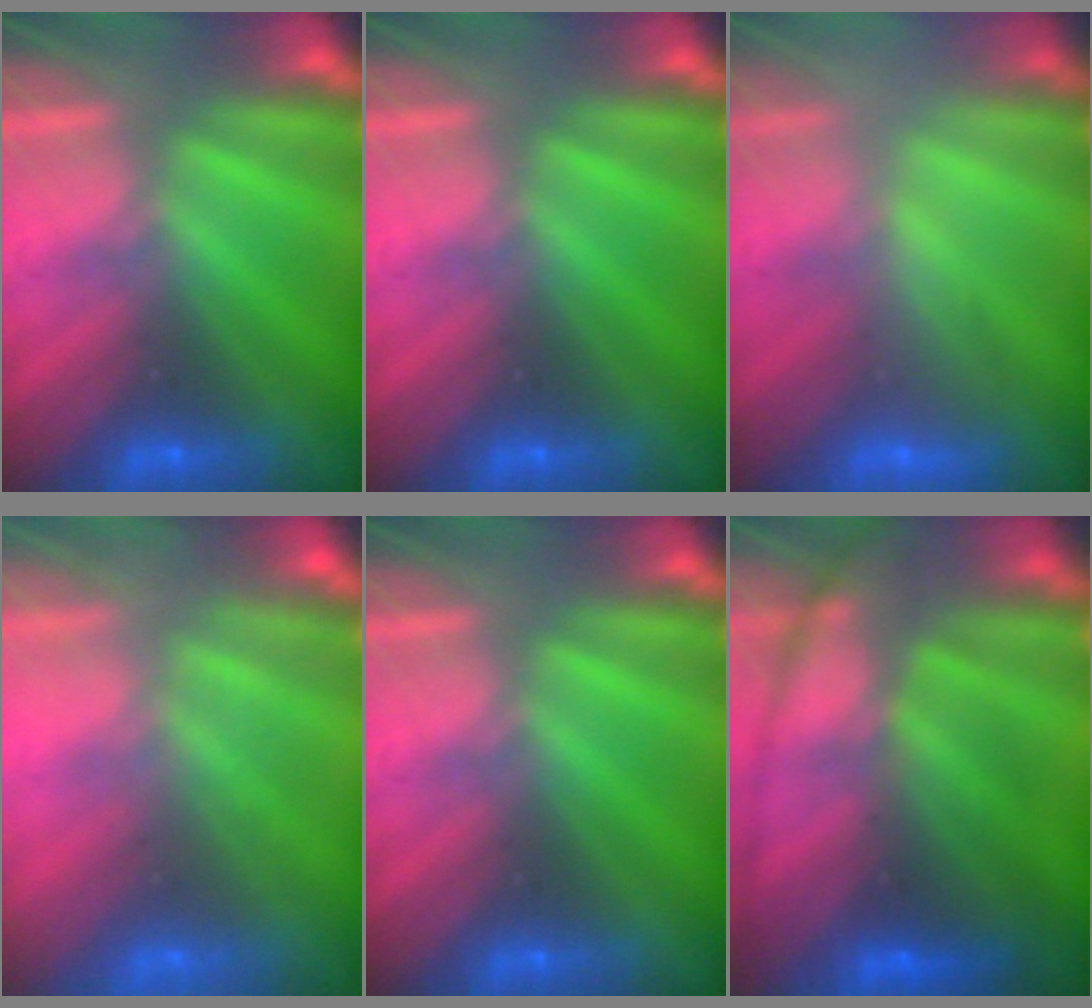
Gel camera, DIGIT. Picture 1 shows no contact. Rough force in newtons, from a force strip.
{"total": 0.0}
{"total": 2.3}
{"total": 8.5}
{"total": 0.0}
{"total": 7.0}